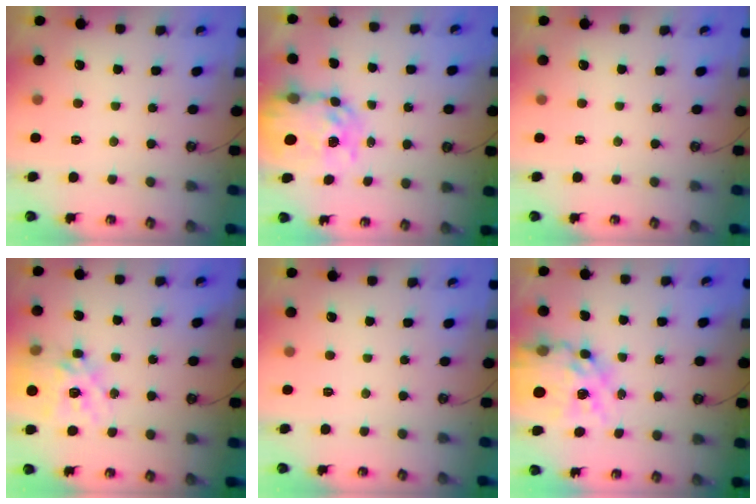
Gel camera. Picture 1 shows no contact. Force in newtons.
{"total": 10.6, "press": 10.5, "slide": 0.9}
{"total": 0.0}
{"total": 17.4, "press": 17.4, "slide": 1.6}
{"total": 0.0}
{"total": 20.4, "press": 20.3, "slide": 2.1}